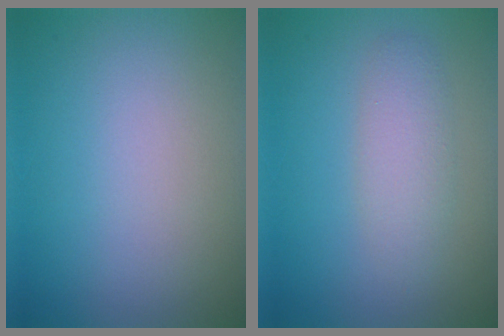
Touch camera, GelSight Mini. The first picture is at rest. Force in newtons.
{"total": 2.6, "press": 2.6, "slide": 0.2}